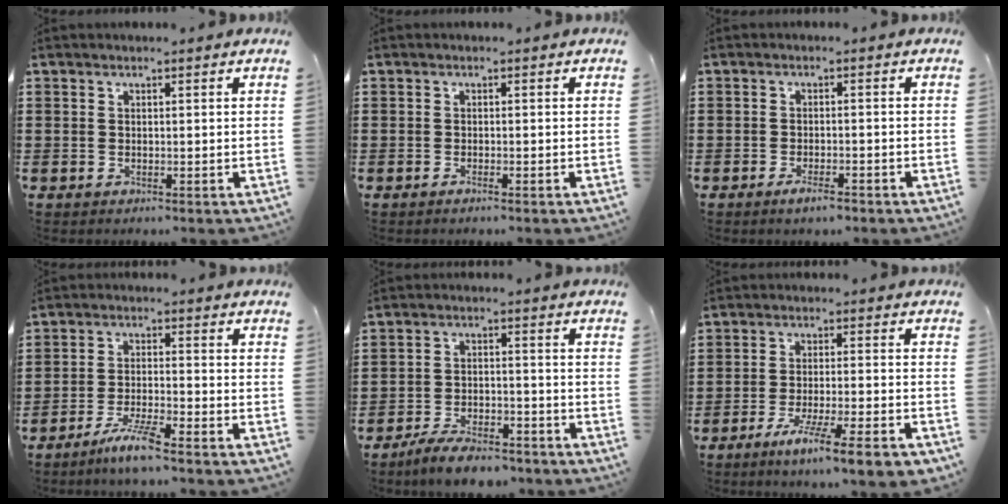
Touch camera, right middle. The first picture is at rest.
{"total": 0.6, "force": [-0.4, 0.0, 0.4], "torque": [-0.008, -0.002, -0.008]}
{"total": 2.4, "force": [-1.7, 0.7, 1.5], "torque": [-0.026, 0.001, -0.030]}
{"total": 5.4, "force": [-4.3, 0.0, 3.4], "torque": [-0.074, -0.012, -0.079]}
{"total": 6.1, "force": [-5.6, 1.2, 2.1], "torque": [-0.044, 0.006, -0.109]}
{"total": 7.7, "force": [-5.7, 0.3, 5.2], "torque": [-0.091, -0.010, -0.103]}